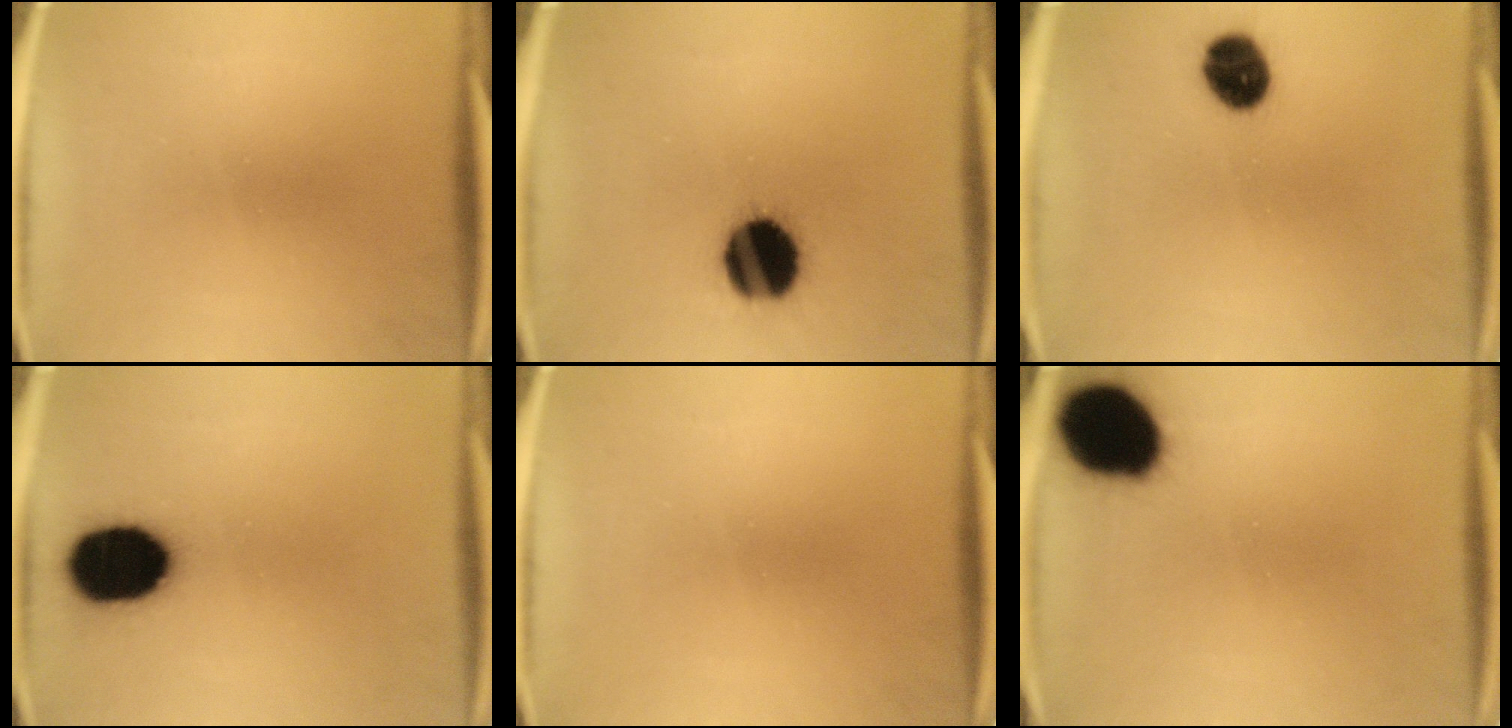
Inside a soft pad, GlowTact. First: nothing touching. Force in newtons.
{"total": 16.4}
{"total": 8.9}
{"total": 17.6}
{"total": 0.0}
{"total": 18.7}